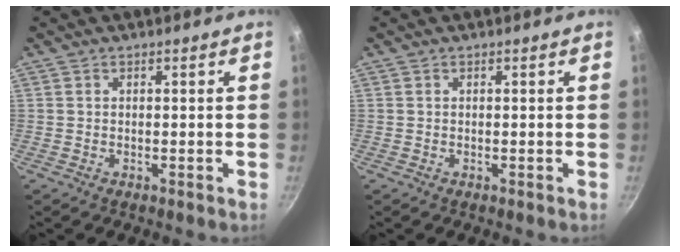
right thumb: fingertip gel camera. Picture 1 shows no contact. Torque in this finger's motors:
{"motor_torque": [-0.16, -0.16, 0.16, 0.07, 0.02]}